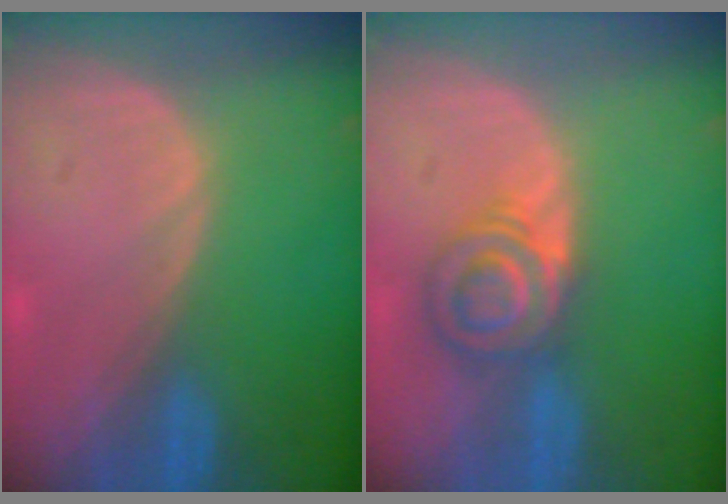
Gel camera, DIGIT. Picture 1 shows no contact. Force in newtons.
{"total": 5.7, "press": 5.6, "slide": 1.0}